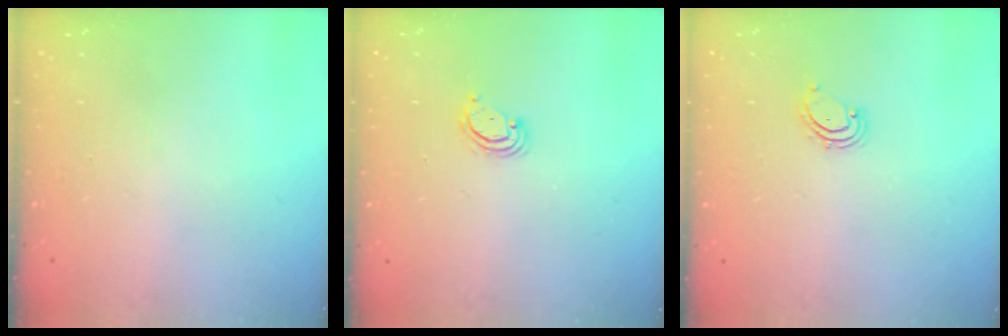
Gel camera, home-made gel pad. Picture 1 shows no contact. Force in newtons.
{"total": 2.9, "press": 2.9, "slide": 0.2}
{"total": 2.6, "press": 2.6, "slide": 0.3}